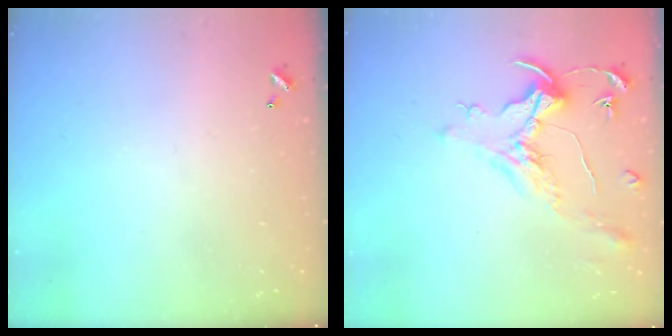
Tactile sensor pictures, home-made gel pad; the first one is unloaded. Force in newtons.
{"total": 1.5, "press": 1.3, "slide": 0.7}